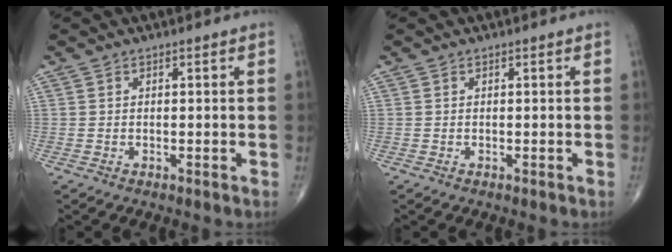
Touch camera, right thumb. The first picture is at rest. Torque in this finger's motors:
{"motor_torque": [0.00, 0.00, 0.06, 0.06, 0.00]}